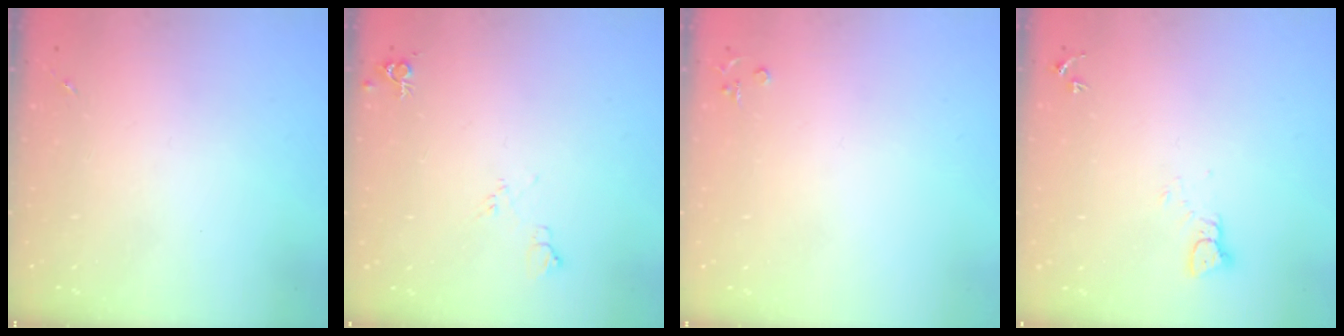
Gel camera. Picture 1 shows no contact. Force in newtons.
{"total": 6.5, "press": 6.4, "slide": 1.0}
{"total": 3.3, "press": 3.3, "slide": 0.3}
{"total": 2.6, "press": 2.6, "slide": 0.1}